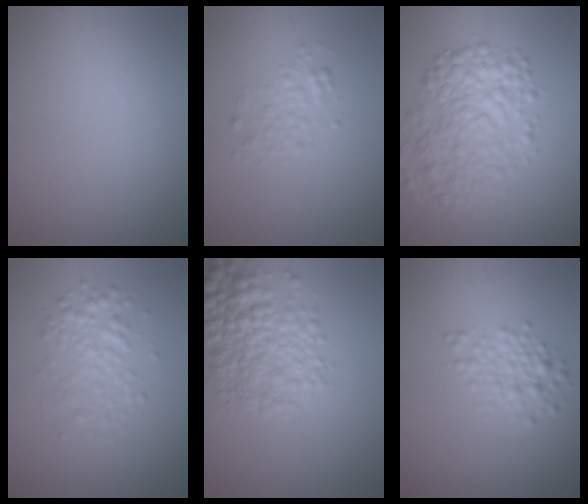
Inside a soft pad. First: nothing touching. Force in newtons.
{"total": 1.5, "press": 1.5, "slide": 0.0}
{"total": 5.0, "press": 5.0, "slide": 0.1}
{"total": 2.7, "press": 2.7, "slide": 0.1}
{"total": 5.3, "press": 5.3, "slide": 0.2}
{"total": 2.5, "press": 2.5, "slide": 0.1}